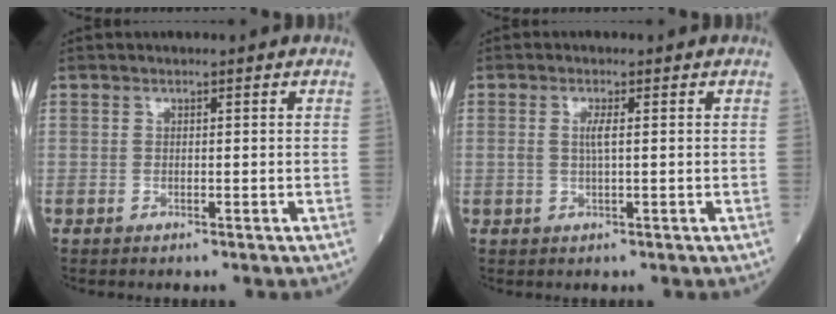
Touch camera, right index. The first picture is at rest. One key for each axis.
{"total": 1.9, "fx": 0.3, "fy": 0.1, "fz": 1.9, "tx": -0.042, "ty": 0.000, "tz": 0.002}